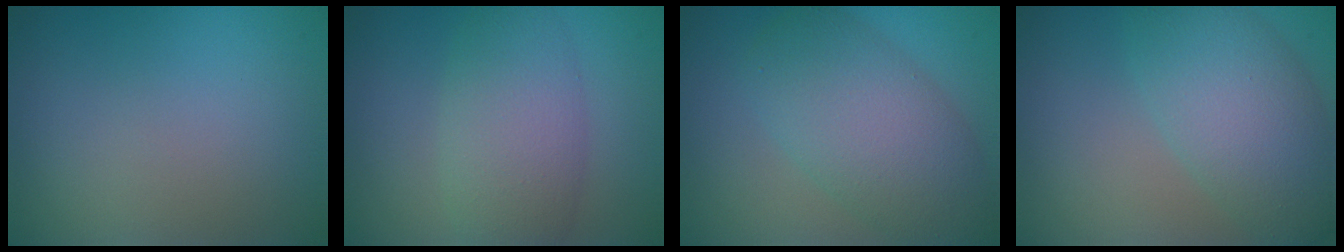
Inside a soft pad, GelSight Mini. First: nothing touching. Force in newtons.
{"total": 5.1, "press": 5.0, "slide": 0.3}
{"total": 7.6, "press": 7.6, "slide": 0.3}
{"total": 6.3, "press": 6.3, "slide": 0.2}